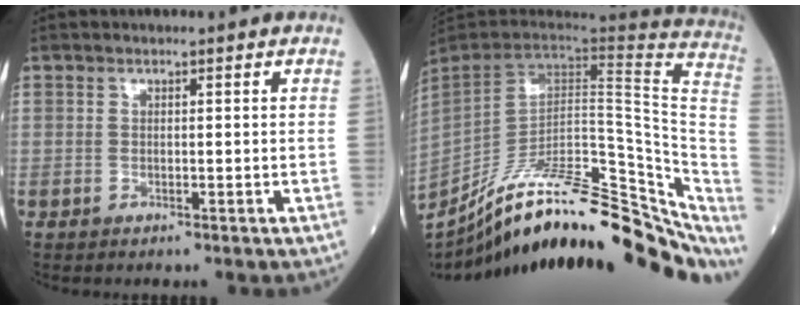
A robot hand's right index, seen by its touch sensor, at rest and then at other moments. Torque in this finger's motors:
{"motor_torque": [0.00, -2.14, 0.68, 0.18]}